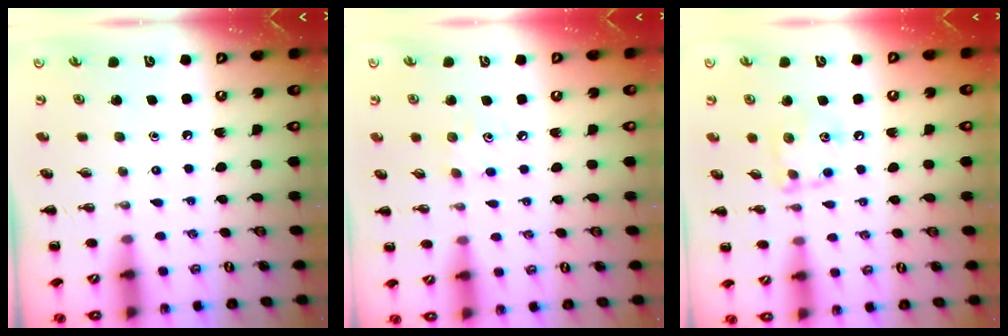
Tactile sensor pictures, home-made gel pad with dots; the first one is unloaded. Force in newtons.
{"total": 5.3, "press": 5.2, "slide": 1.1}
{"total": 9.1, "press": 9.1, "slide": 0.4}